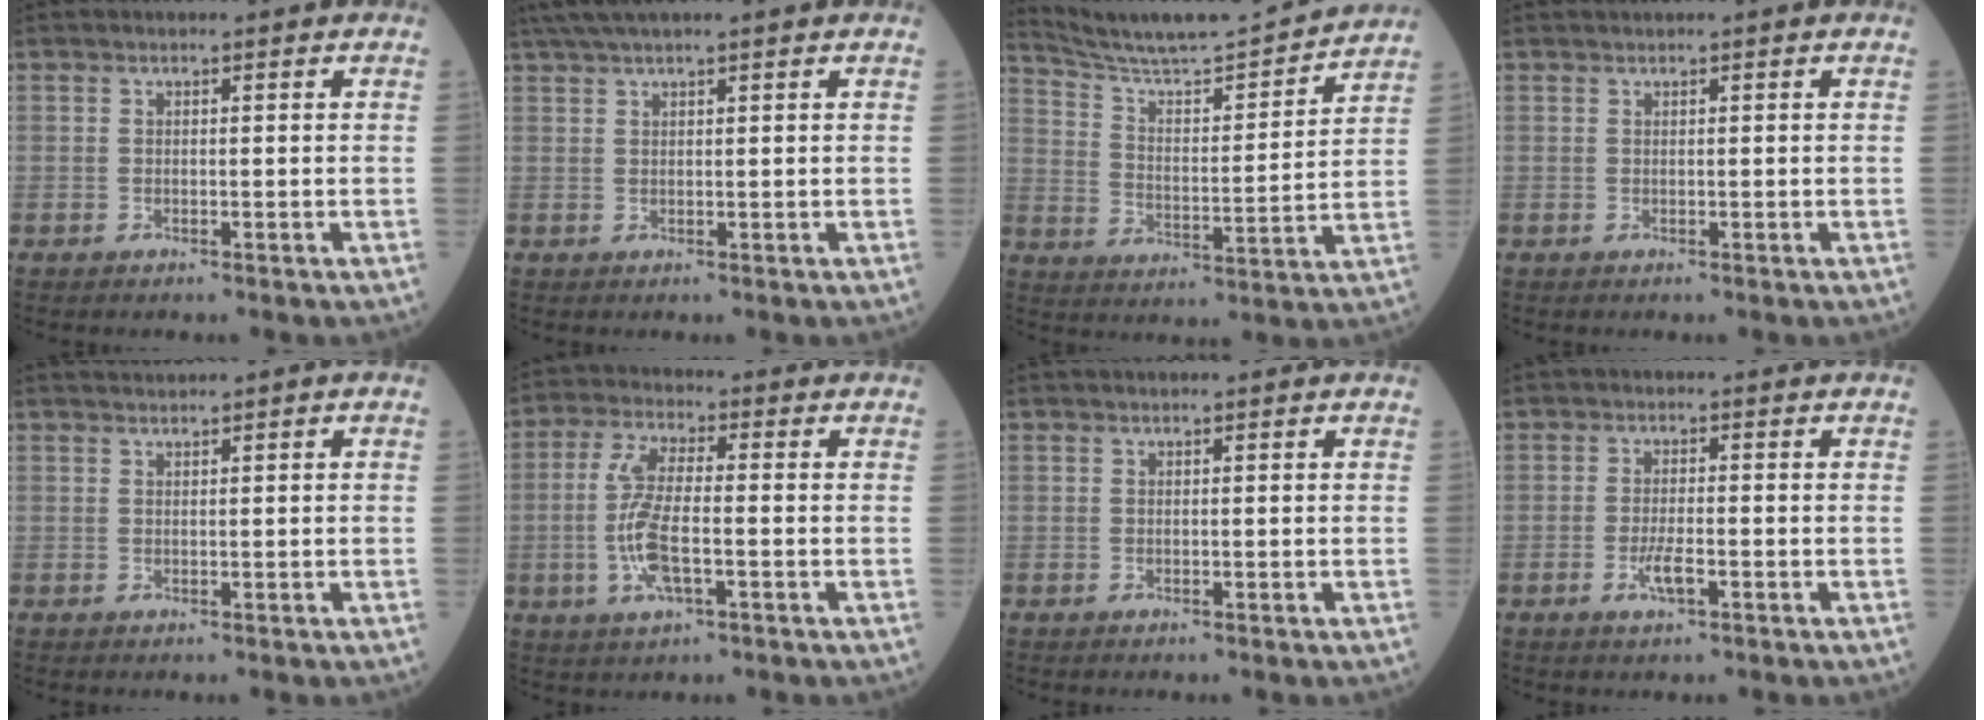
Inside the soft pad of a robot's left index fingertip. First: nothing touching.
{"total": 6.1, "force": [5.0, -0.6, 3.3], "torque": [-0.057, 0.038, 0.089]}
{"total": 17.2, "force": [16.4, -0.7, 5.1], "torque": [-0.099, -0.017, 0.253]}
{"total": 0.6, "force": [0.5, -0.2, 0.2], "torque": [-0.011, 0.009, 0.016]}
{"total": 0.7, "force": [0.6, -0.1, 0.3], "torque": [-0.007, 0.011, 0.017]}
{"total": 8.6, "force": [-1.9, 2.2, 8.1], "torque": [-0.177, -0.004, -0.040]}
{"total": 0.0}
{"total": 3.1, "force": [-1.4, 0.6, 2.7], "torque": [-0.058, -0.002, -0.024]}